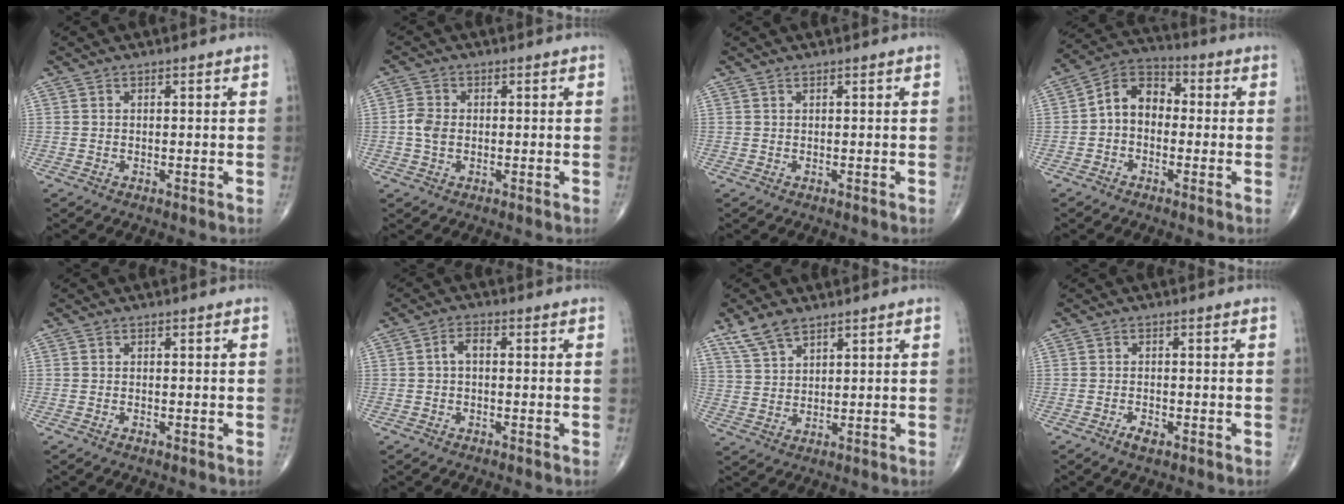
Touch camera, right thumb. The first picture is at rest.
{"total": 3.6, "force": [-0.3, 2.6, 2.4], "torque": [-0.047, 0.007, -0.010]}
{"total": 0.0}
{"total": 8.5, "force": [-0.6, 6.3, 5.7], "torque": [-0.068, 0.034, -0.030]}
{"total": 0.5, "force": [-0.3, 0.2, 0.4], "torque": [-0.010, 0.000, -0.006]}
{"total": 2.5, "force": [-0.1, 1.4, 2.1], "torque": [-0.034, 0.013, -0.008]}
{"total": 6.2, "force": [4.5, 2.8, 3.2], "torque": [-0.056, -0.013, 0.097]}
{"total": 2.2, "force": [-1.3, 1.0, 1.5], "torque": [-0.028, 0.004, -0.022]}